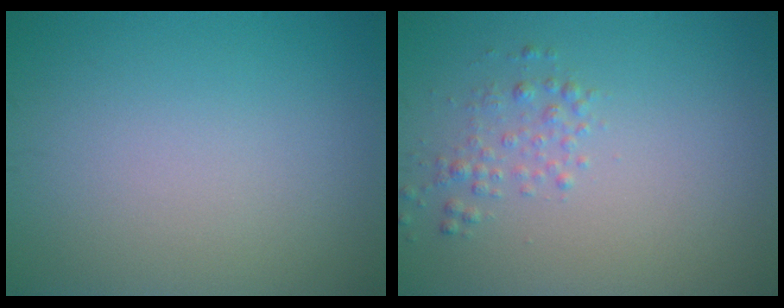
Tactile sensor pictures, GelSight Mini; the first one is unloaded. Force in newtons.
{"total": 1.6, "press": 1.6, "slide": 0.1}